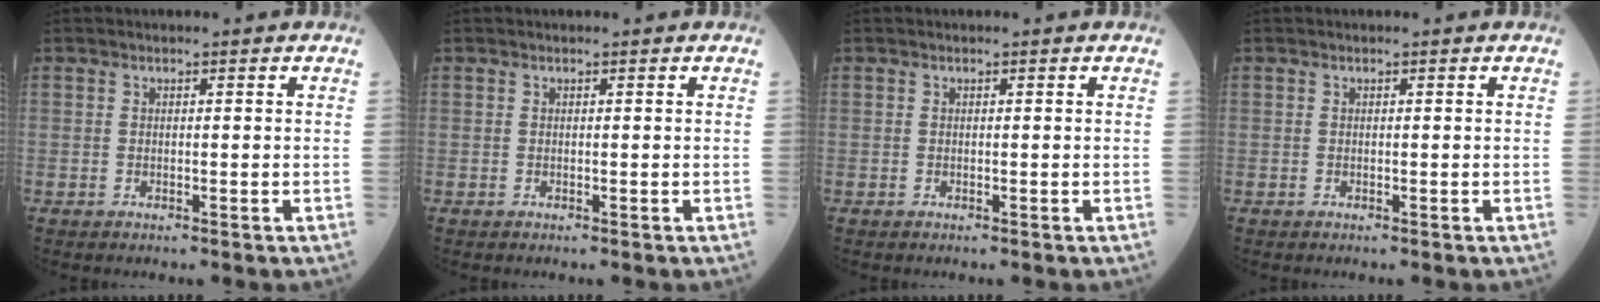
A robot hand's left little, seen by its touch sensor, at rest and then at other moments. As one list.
[{"total": 0.0}, {"total": 0.0}, {"total": 0.0}]